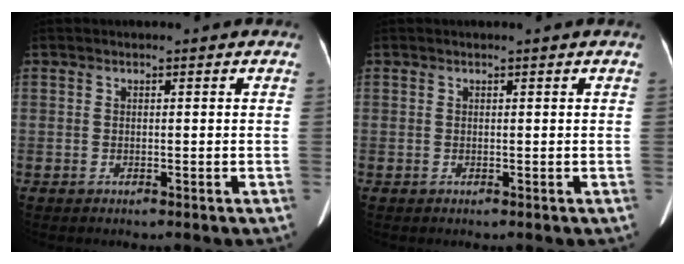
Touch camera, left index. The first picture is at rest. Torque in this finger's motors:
{"motor_torque": [0.27, -0.27, -0.06, 0.00]}